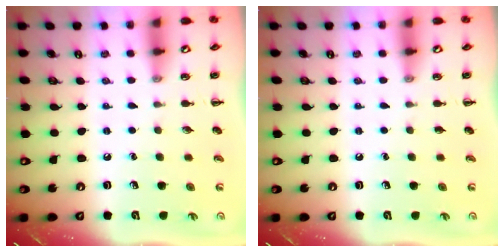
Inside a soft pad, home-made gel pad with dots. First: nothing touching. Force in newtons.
{"total": 0.0}